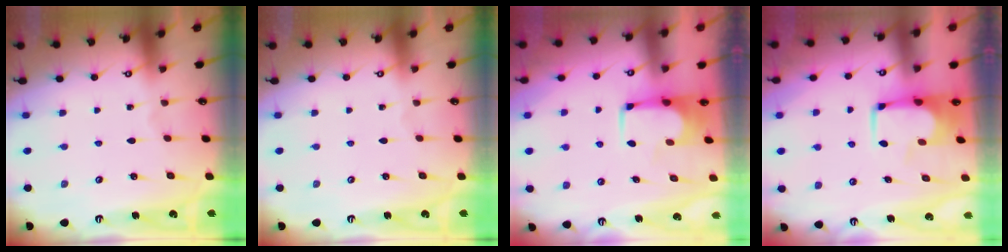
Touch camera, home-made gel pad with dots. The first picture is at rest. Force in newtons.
{"total": 0.0}
{"total": 1.6, "press": 1.5, "slide": 0.1}
{"total": 2.0, "press": 2.0, "slide": 0.2}